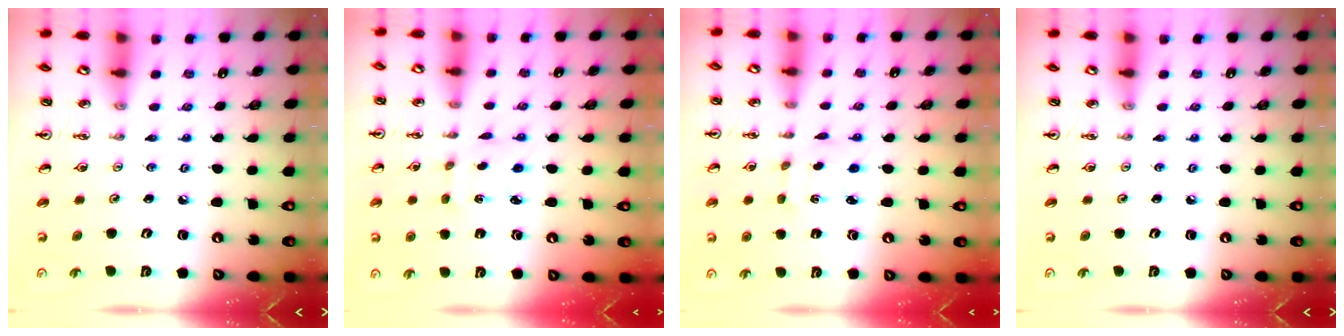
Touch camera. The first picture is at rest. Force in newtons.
{"total": 2.2, "press": 2.2, "slide": 0.4}
{"total": 2.9, "press": 2.8, "slide": 0.6}
{"total": 0.0}